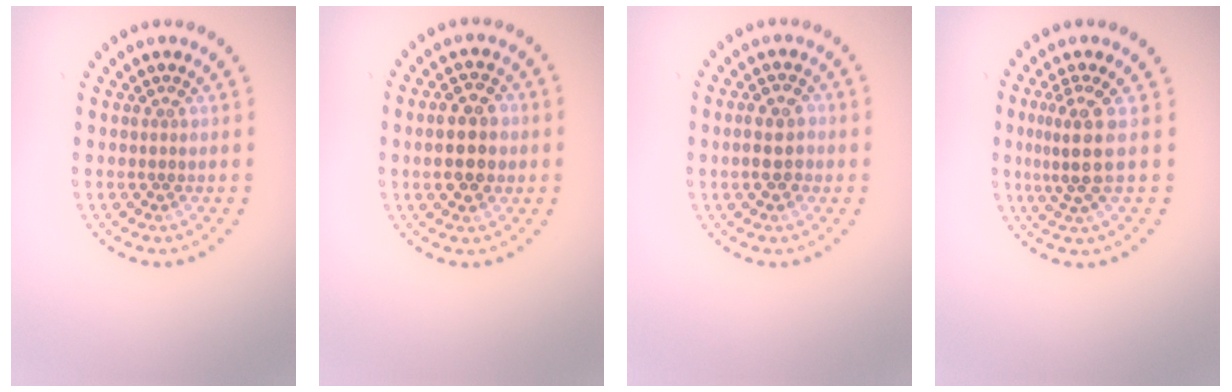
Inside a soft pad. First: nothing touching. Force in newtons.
{"total": 4.3, "press": 4.3, "slide": 0.2}
{"total": 3.0, "press": 2.9, "slide": 0.6}
{"total": 3.2, "press": 2.5, "slide": 2.1}